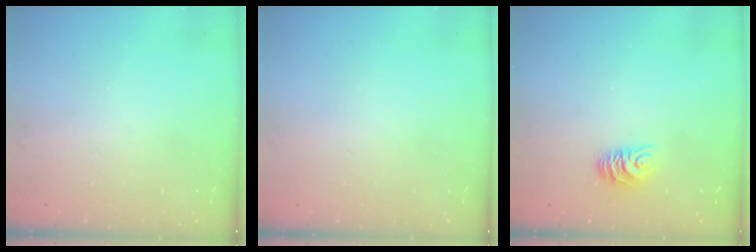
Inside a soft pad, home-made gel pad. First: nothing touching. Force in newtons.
{"total": 0.0}
{"total": 7.3, "press": 7.3, "slide": 0.4}